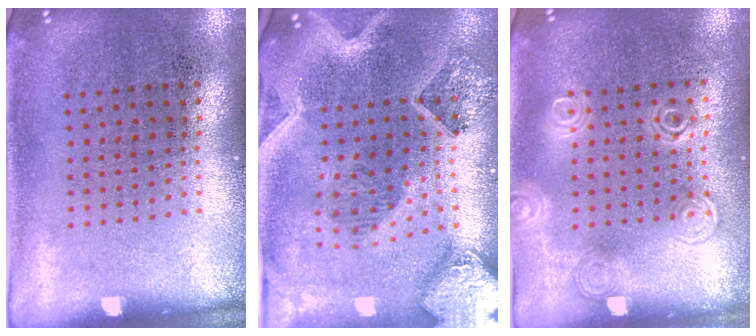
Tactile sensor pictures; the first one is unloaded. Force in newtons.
{"total": 3.0, "press": 2.6, "slide": 1.5}
{"total": 1.2, "press": 1.2, "slide": 0.3}